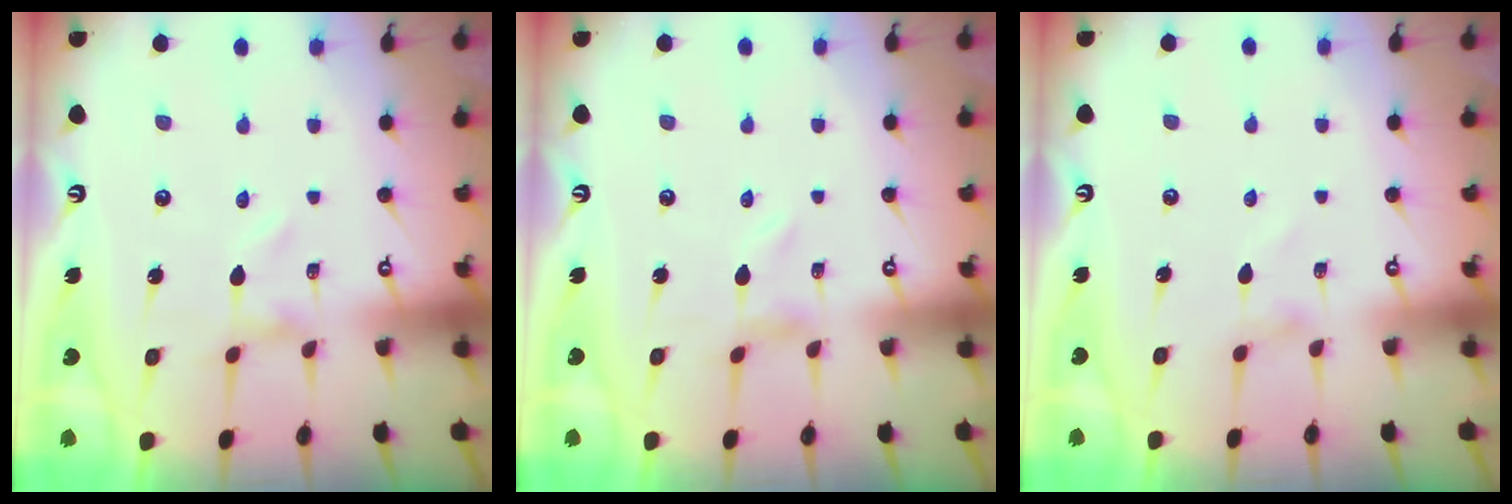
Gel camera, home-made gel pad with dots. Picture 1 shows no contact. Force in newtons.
{"total": 0.0}
{"total": 0.0}